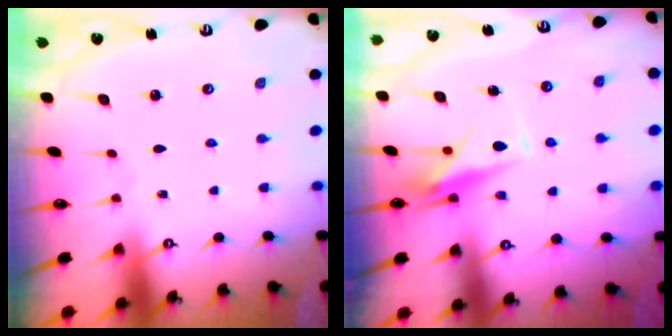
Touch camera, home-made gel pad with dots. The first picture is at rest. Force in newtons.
{"total": 8.9, "press": 8.9, "slide": 0.3}